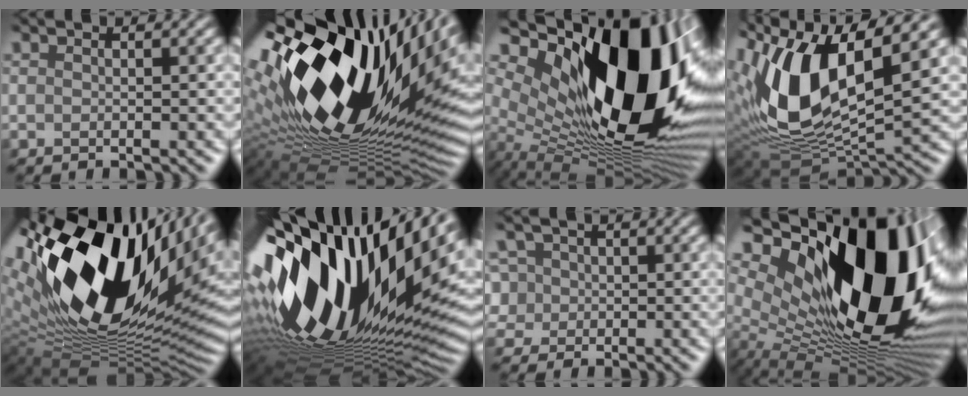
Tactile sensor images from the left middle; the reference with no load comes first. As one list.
[{"total": 21.2, "force": [6.1, 10.2, 17.6], "torque": [-0.313, -0.006, 0.112]}, {"total": 17.2, "force": [4.5, 8.5, 14.3], "torque": [-0.217, -0.008, 0.082]}, {"total": 12.0, "force": [3.5, 5.7, 10.0], "torque": [-0.215, 0.003, 0.069]}, {"total": 20.0, "force": [6.7, 10.7, 15.6], "torque": [-0.299, 0.004, 0.127]}, {"total": 19.5, "force": [4.6, 9.0, 16.6], "torque": [-0.301, 0.003, 0.077]}, {"total": 4.5, "force": [0.1, 4.3, 1.2], "torque": [-0.024, 0.035, -0.021]}, {"total": 18.7, "force": [5.5, 9.6, 15.1], "torque": [-0.239, 0.005, 0.107]}]